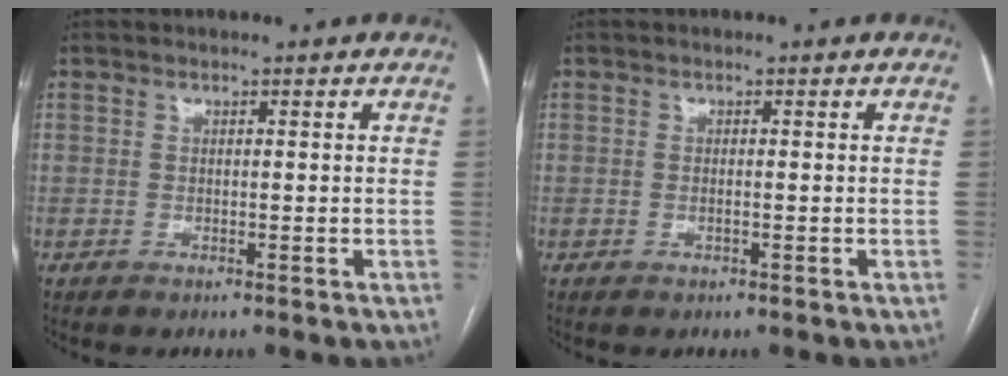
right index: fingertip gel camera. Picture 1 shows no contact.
{"total": 0.6, "force": [-0.2, 0.1, 0.6], "torque": [-0.014, 0.000, -0.001]}